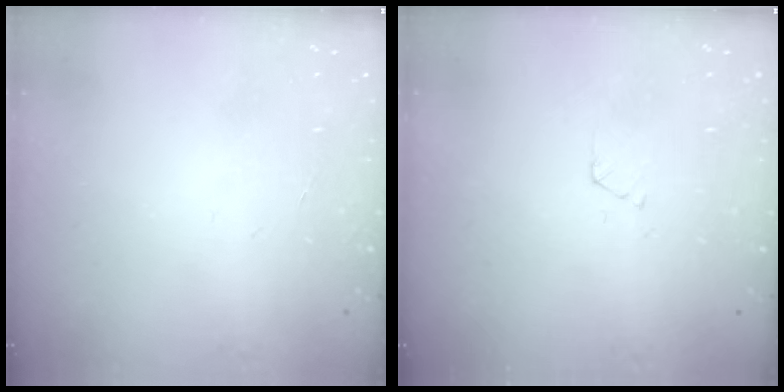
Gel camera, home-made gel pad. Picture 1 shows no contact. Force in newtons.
{"total": 1.7, "press": 1.7, "slide": 0.3}